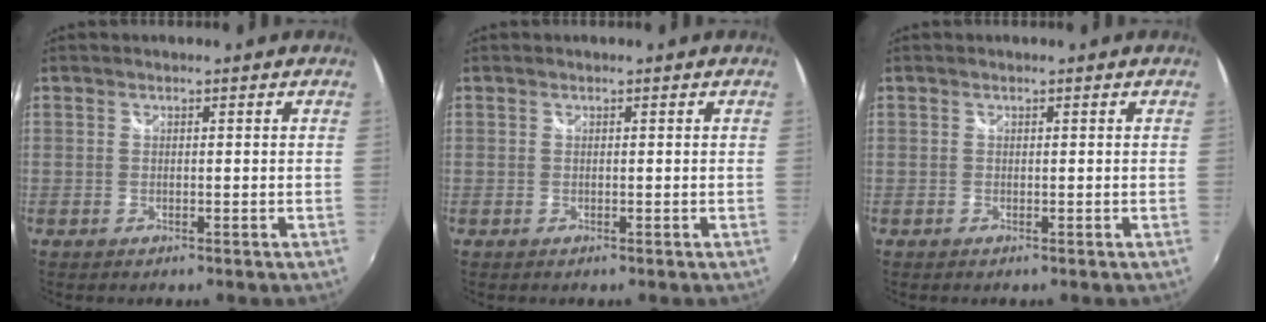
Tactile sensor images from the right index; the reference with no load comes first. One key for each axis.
{"total": 0.0}
{"total": 0.0}